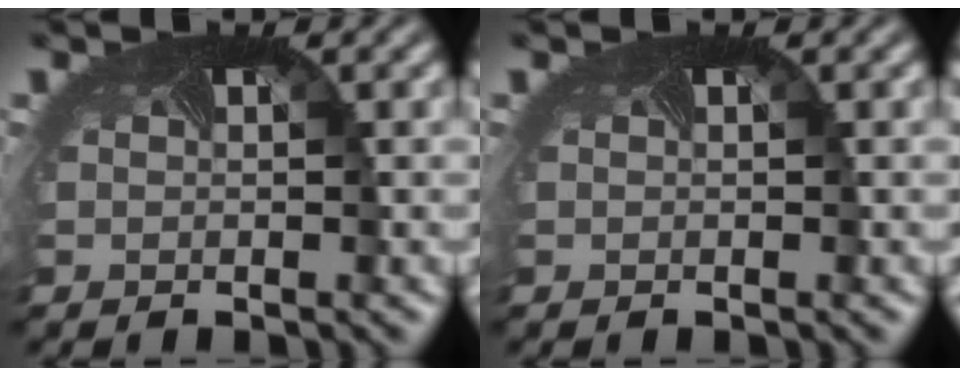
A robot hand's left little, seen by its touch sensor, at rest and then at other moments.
{"total": 0.0}